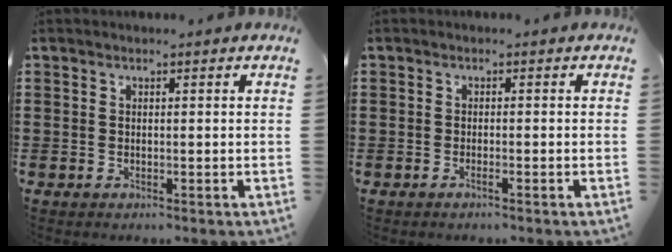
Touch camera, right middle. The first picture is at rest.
{"total": 0.8, "force": [-0.5, -0.1, 0.6], "torque": [-0.012, -0.004, -0.008]}